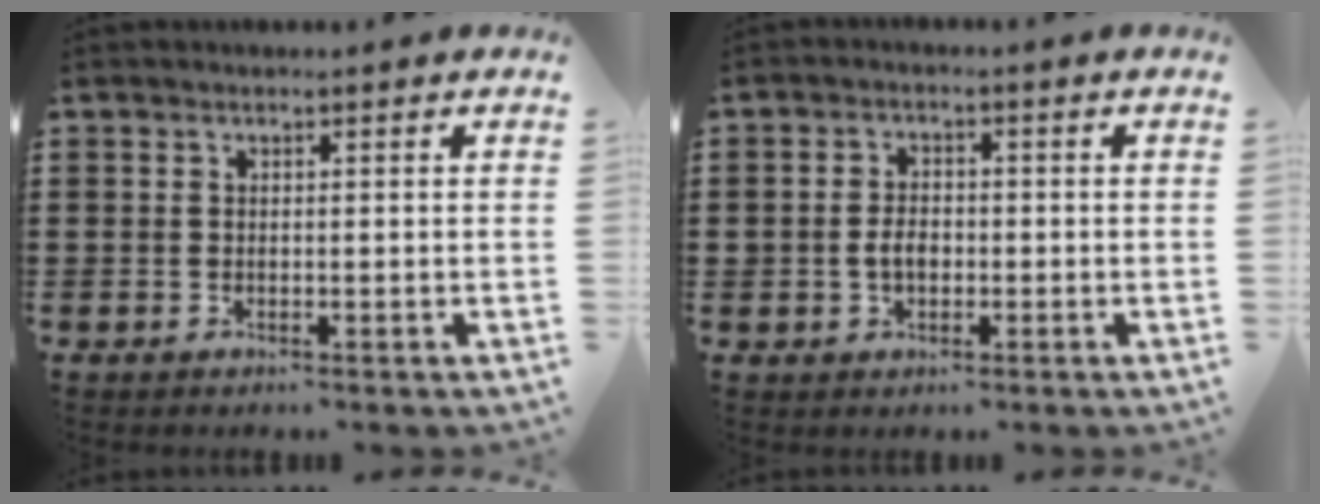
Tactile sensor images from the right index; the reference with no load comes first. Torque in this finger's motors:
{"motor_torque": [-0.03, 0.11, -0.01, 0.00]}